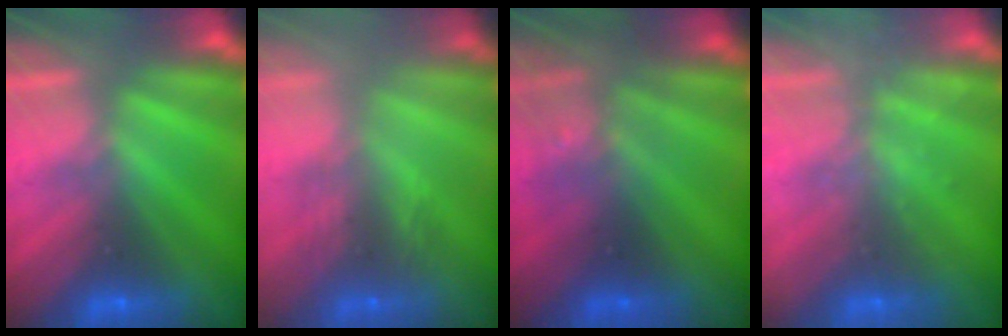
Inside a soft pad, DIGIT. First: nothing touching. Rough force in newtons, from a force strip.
{"total": 3.5}
{"total": 2.8}
{"total": 1.7}